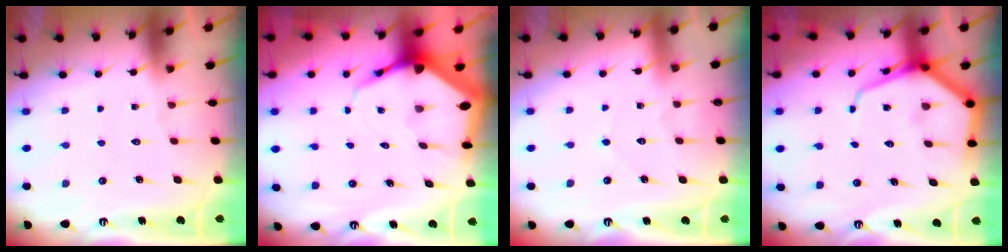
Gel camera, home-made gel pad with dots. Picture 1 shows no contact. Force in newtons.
{"total": 6.7, "press": 6.7, "slide": 0.6}
{"total": 2.5, "press": 2.5, "slide": 0.2}
{"total": 10.4, "press": 10.3, "slide": 1.1}